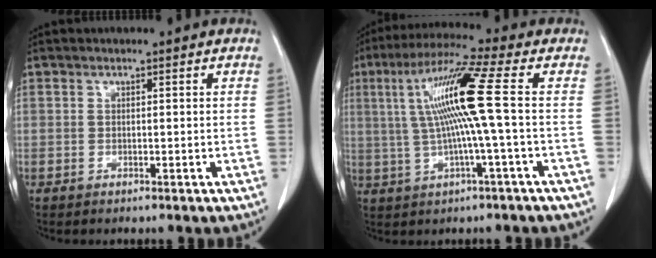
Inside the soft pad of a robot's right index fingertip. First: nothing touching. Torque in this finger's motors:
{"motor_torque": [1.55, -0.06, 0.78, 0.21]}